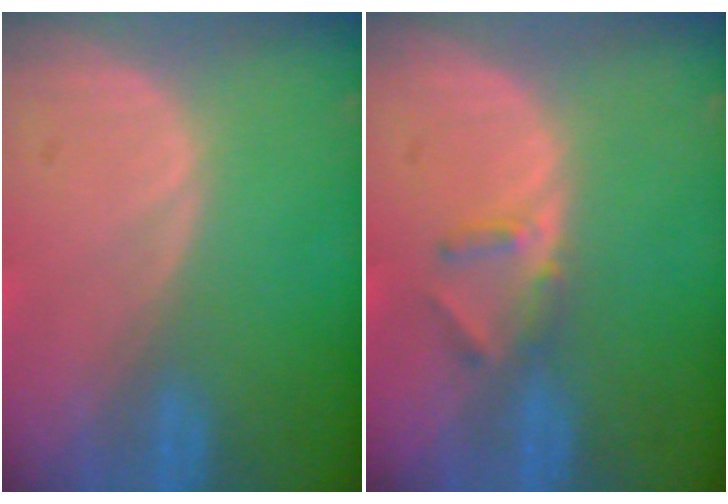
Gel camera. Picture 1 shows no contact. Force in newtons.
{"total": 2.5, "press": 2.3, "slide": 1.0}